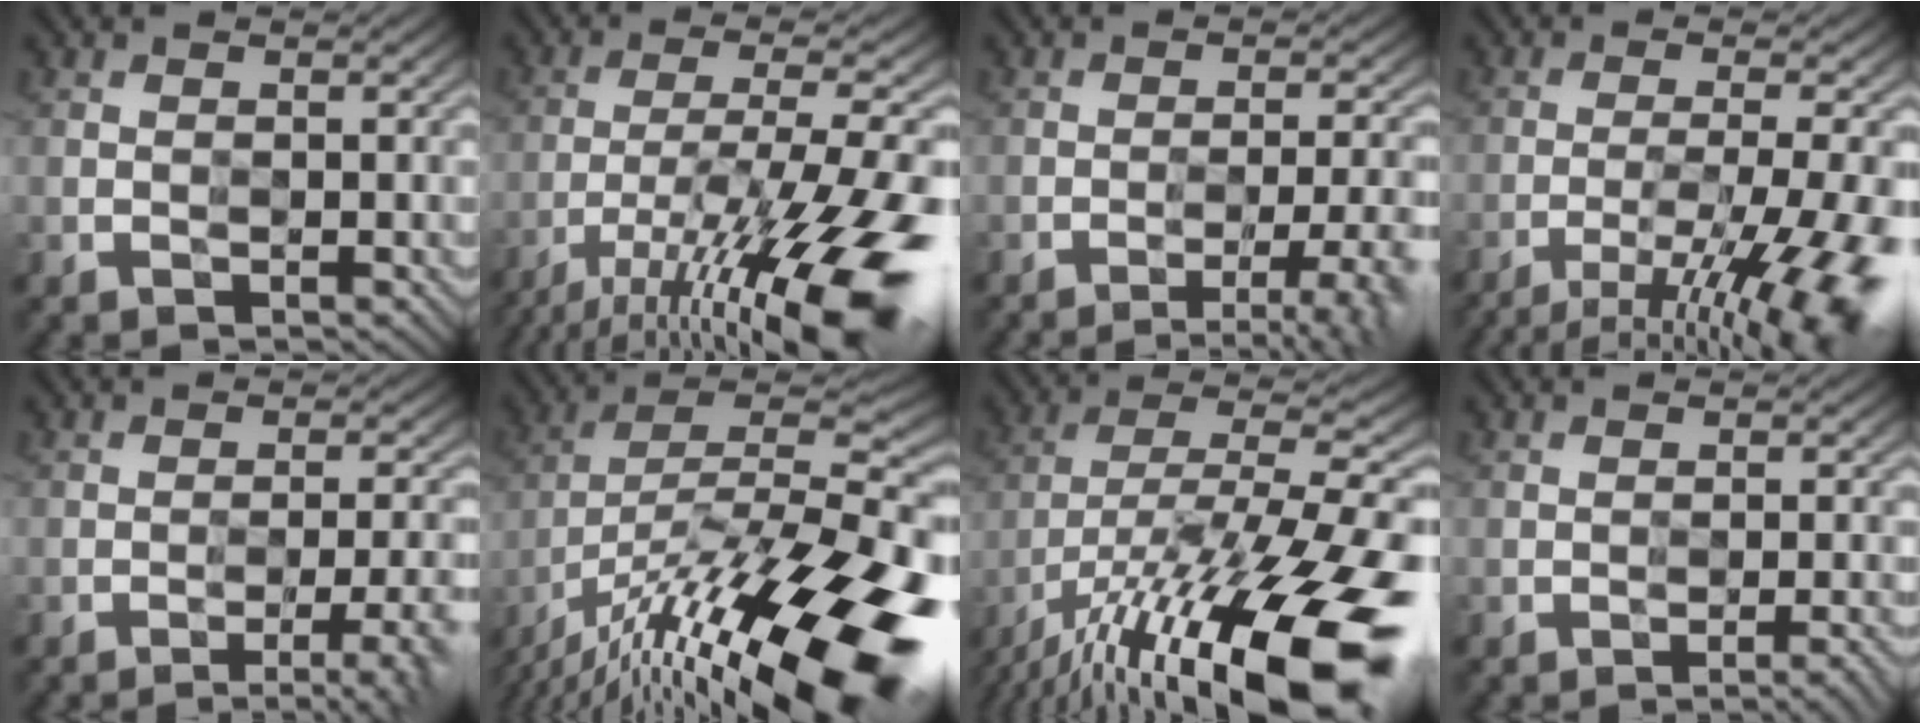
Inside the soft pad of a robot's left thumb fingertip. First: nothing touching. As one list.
[{"total": 18.0, "force": [-10.7, 3.6, 13.9], "torque": [-0.237, -0.014, -0.178]}, {"total": 7.5, "force": [-4.3, 1.4, 6.0], "torque": [-0.092, 0.007, -0.056]}, {"total": 13.1, "force": [-8.0, 2.4, 10.1], "torque": [-0.169, -0.007, -0.111]}, {"total": 6.8, "force": [-3.8, 1.2, 5.5], "torque": [-0.081, 0.006, -0.048]}, {"total": 21.0, "force": [-12.4, 6.1, 15.8], "torque": [-0.257, -0.003, -0.204]}, {"total": 20.7, "force": [-12.2, 6.2, 15.5], "torque": [-0.274, -0.001, -0.206]}, {"total": 2.7, "force": [-1.6, 0.3, 2.2], "torque": [-0.028, 0.008, -0.029]}]